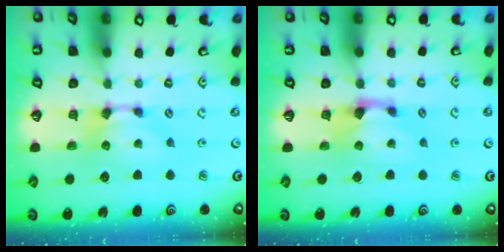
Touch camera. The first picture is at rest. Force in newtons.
{"total": 1.3, "press": 0.4, "slide": 1.3}